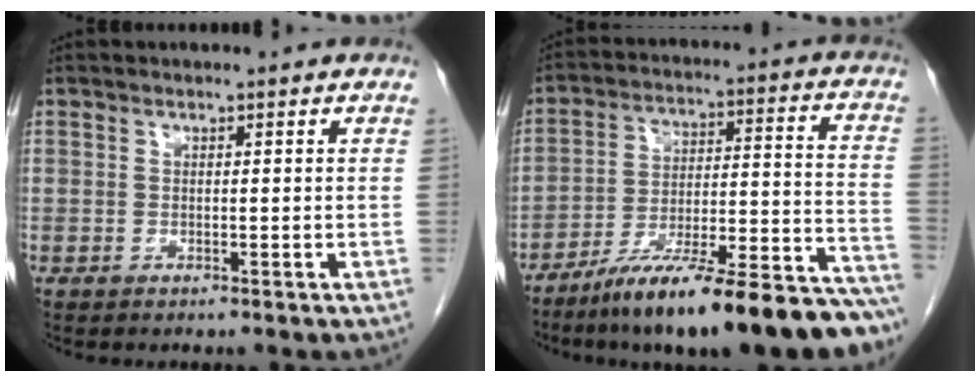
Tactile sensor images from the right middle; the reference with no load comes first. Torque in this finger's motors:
{"motor_torque": [1.11, -1.03, 0.31, 0.10]}